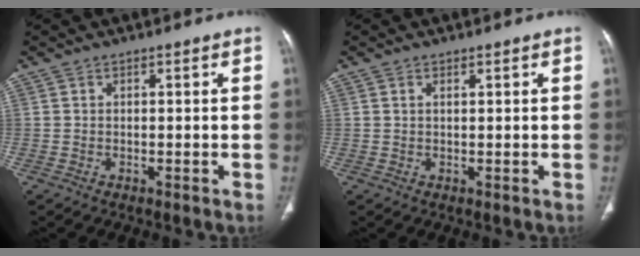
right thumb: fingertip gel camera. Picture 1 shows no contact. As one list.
[{"total": 0.7, "force": [0.4, 0.2, 0.5], "torque": [-0.013, 0.002, 0.008]}]